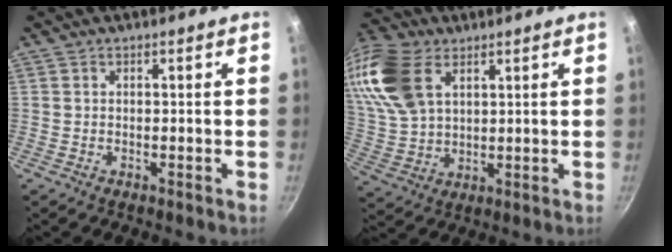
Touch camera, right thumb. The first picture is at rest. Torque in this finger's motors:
{"motor_torque": [-0.47, 1.02, 0.85, 0.95, 0.35]}